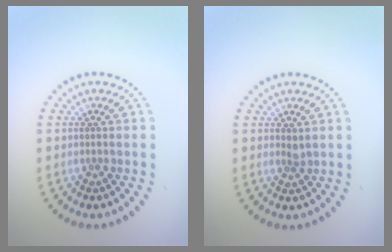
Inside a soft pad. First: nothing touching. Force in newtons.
{"total": 0.7, "press": 0.6, "slide": 0.3}